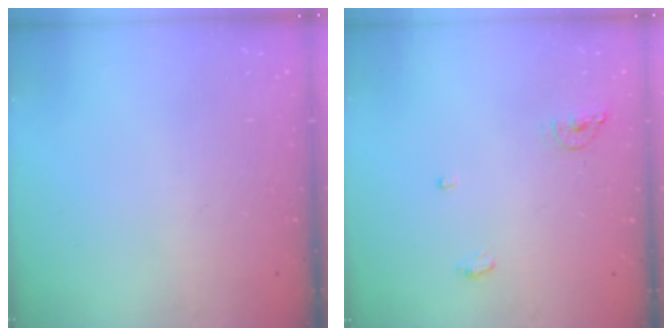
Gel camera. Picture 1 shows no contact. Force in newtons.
{"total": 5.9, "press": 5.6, "slide": 1.7}